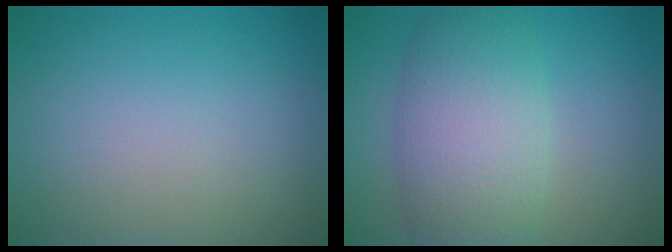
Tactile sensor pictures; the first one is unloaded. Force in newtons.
{"total": 7.1, "press": 7.1, "slide": 0.4}